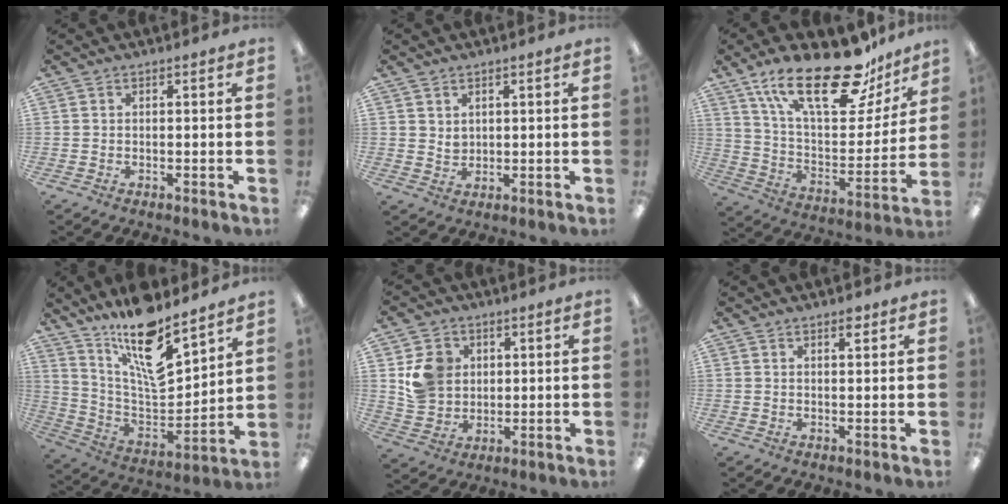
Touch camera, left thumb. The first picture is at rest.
{"total": 2.4, "force": [1.6, 1.7, 0.4], "torque": [-0.002, -0.005, 0.029]}
{"total": 26.6, "force": [18.0, 10.0, 16.8], "torque": [-0.262, -0.110, 0.306]}
{"total": 16.9, "force": [12.7, 5.1, 9.8], "torque": [-0.178, -0.098, 0.221]}
{"total": 8.9, "force": [3.0, 7.8, 3.0], "torque": [-0.059, 0.003, 0.065]}
{"total": 2.3, "force": [1.7, 0.7, 1.3], "torque": [-0.012, -0.007, 0.027]}